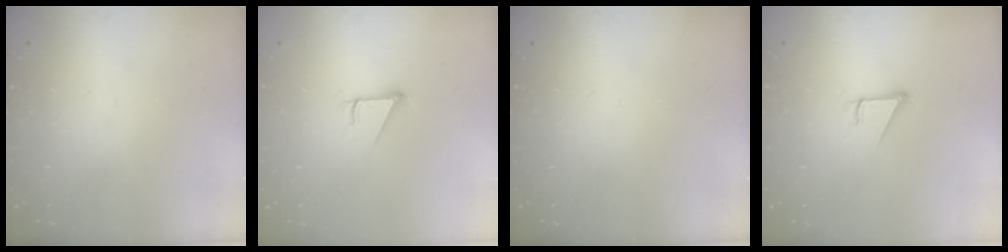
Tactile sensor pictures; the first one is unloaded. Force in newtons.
{"total": 2.7, "press": 2.7, "slide": 0.0}
{"total": 0.0}
{"total": 3.0, "press": 3.0, "slide": 0.1}